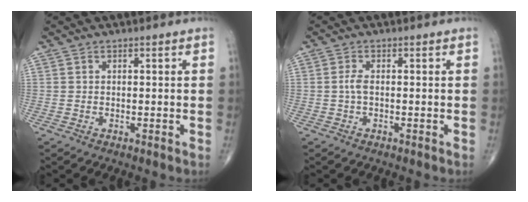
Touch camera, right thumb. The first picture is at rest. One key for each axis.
{"total": 1.7, "fx": -0.2, "fy": 0.6, "fz": 1.6, "tx": -0.038, "ty": -0.001, "tz": -0.005}